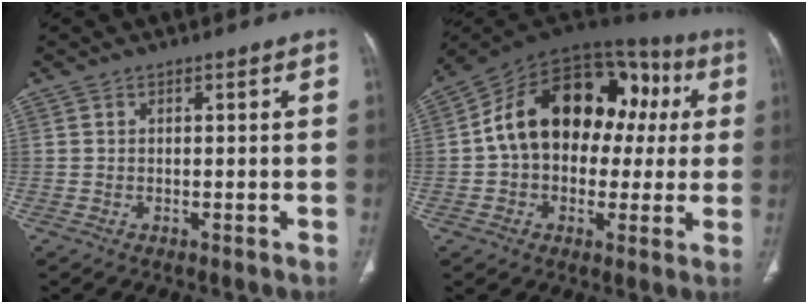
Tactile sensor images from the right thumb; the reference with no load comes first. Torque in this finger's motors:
{"motor_torque": [2.32, 2.69, 1.92, -0.01, 0.21]}